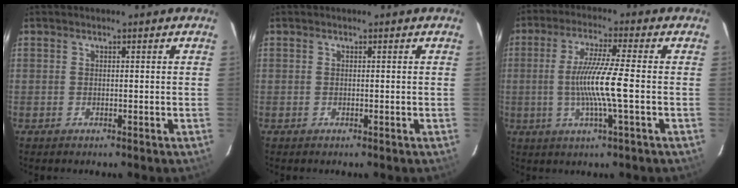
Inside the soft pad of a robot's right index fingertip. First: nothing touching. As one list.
[{"total": 0.0}, {"total": 9.5, "force": [-1.5, -0.7, 9.3], "torque": [-0.178, -0.008, -0.028]}]